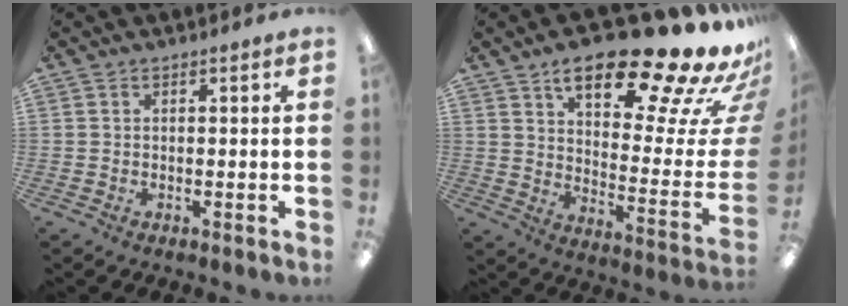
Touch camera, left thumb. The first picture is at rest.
{"total": 25.4, "force": [18.1, 6.8, 16.4], "torque": [-0.219, -0.133, 0.284]}